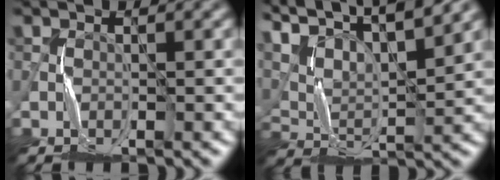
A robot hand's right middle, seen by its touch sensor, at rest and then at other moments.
{"total": 12.6, "force": [9.8, 3.4, 7.2], "torque": [-0.161, 0.021, 0.145]}